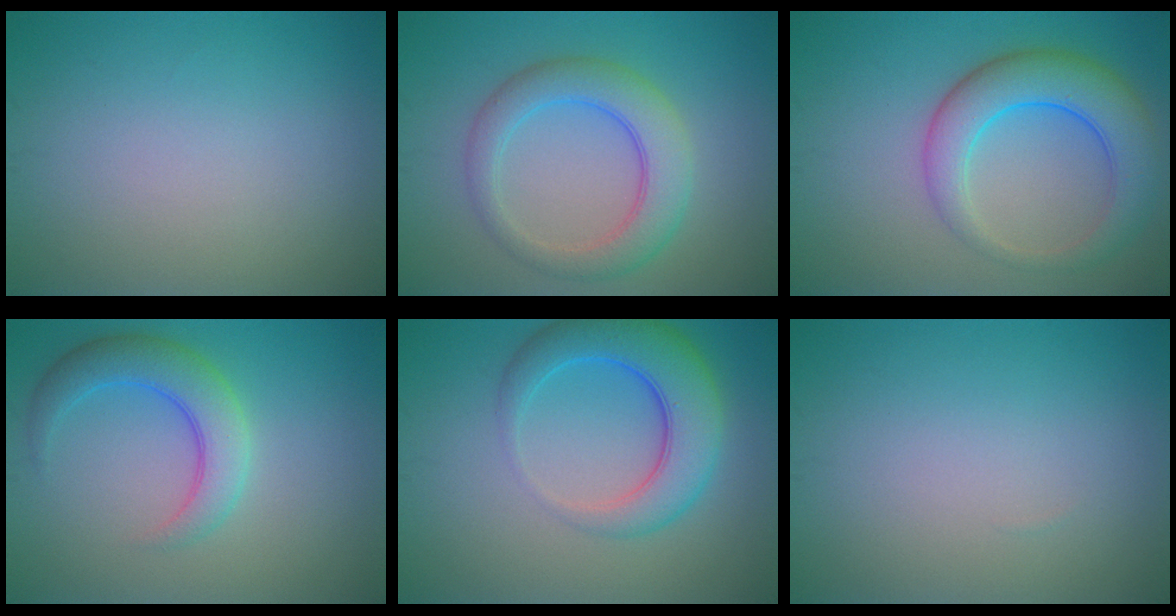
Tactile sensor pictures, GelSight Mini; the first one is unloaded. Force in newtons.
{"total": 5.1, "press": 5.1, "slide": 0.3}
{"total": 6.5, "press": 6.5, "slide": 0.2}
{"total": 4.6, "press": 4.6, "slide": 0.1}
{"total": 6.6, "press": 6.5, "slide": 0.4}
{"total": 0.0}